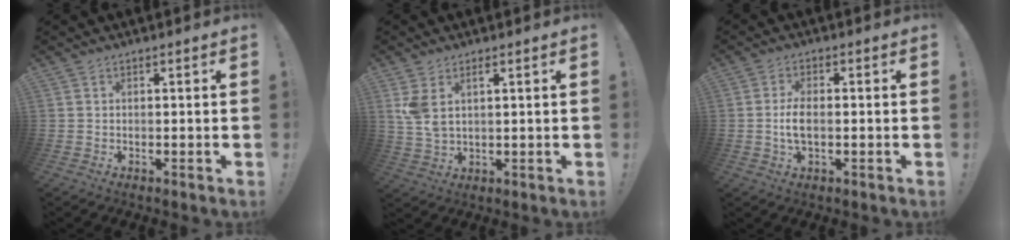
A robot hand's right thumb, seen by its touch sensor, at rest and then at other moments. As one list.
[{"total": 5.3, "force": [2.5, 2.4, 4.0], "torque": [-0.086, -0.009, 0.046]}, {"total": 5.4, "force": [-0.5, 2.2, 4.8], "torque": [-0.098, -0.003, -0.012]}]